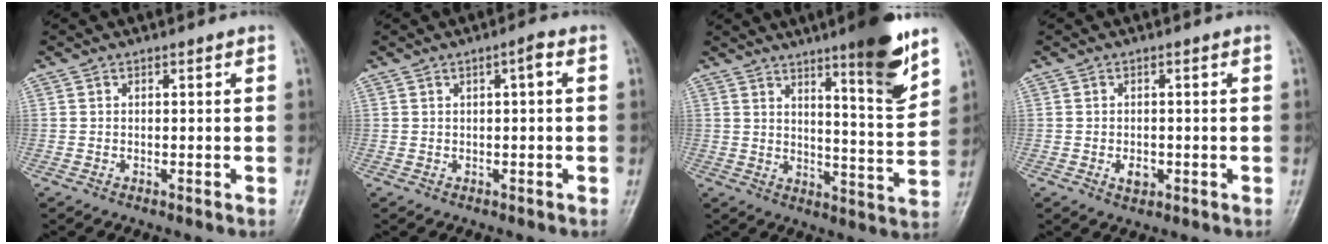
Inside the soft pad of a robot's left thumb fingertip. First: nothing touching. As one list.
[{"total": 2.0, "force": [0.5, 0.3, 1.9], "torque": [-0.032, 0.004, 0.006]}, {"total": 13.0, "force": [8.3, 1.6, 9.8], "torque": [-0.123, -0.060, 0.123]}, {"total": 2.4, "force": [-0.6, 1.6, 1.6], "torque": [-0.021, 0.000, -0.006]}]